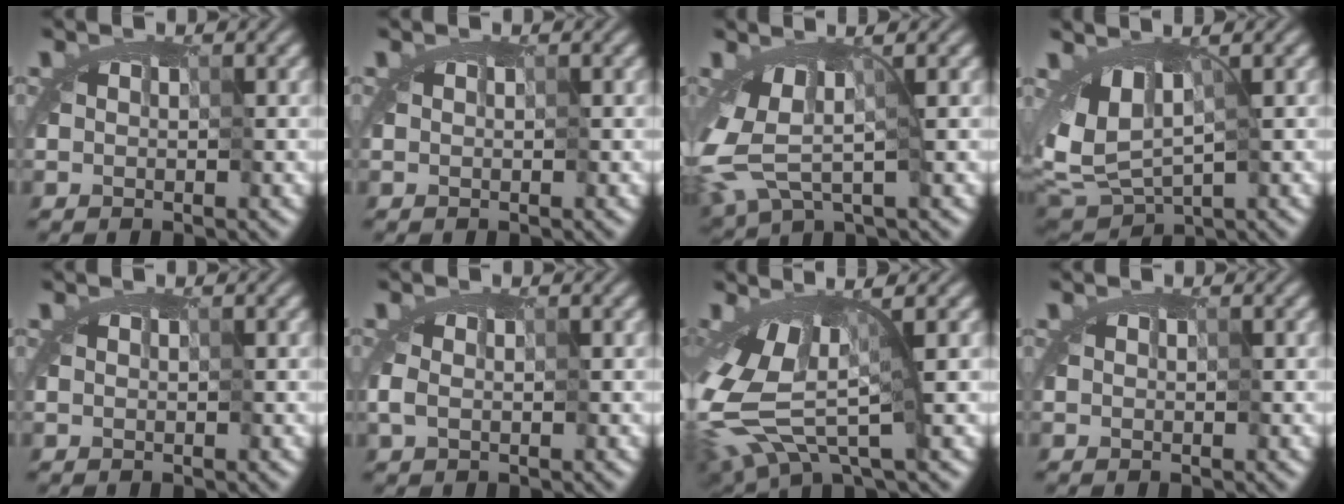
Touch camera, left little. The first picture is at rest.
{"total": 0.0}
{"total": 4.1, "force": [-0.7, 2.0, 3.5], "torque": [-0.083, -0.012, -0.012]}
{"total": 4.2, "force": [0.0, 2.2, 3.6], "torque": [-0.067, -0.011, 0.003]}
{"total": 0.0}
{"total": 0.0}
{"total": 6.2, "force": [-2.4, 1.7, 5.5], "torque": [-0.115, -0.006, -0.048]}
{"total": 0.0}